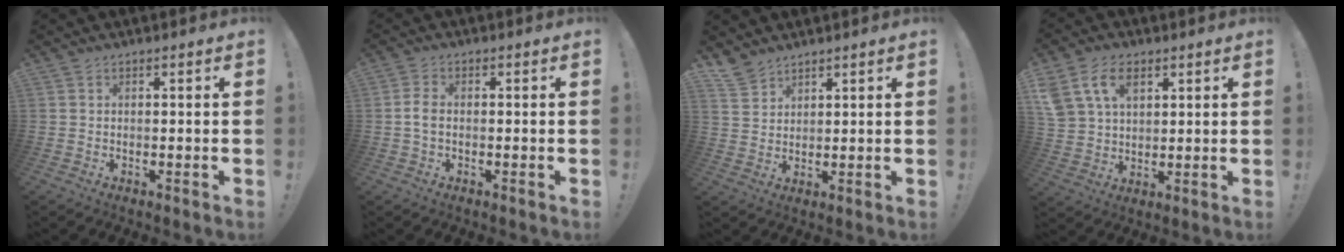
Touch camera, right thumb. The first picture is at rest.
{"total": 3.3, "force": [-0.5, 2.0, 2.6], "torque": [-0.057, 0.011, -0.008]}
{"total": 5.4, "force": [4.6, 2.7, 1.0], "torque": [-0.018, -0.033, 0.088]}
{"total": 12.1, "force": [5.6, 8.2, 7.0], "torque": [-0.124, -0.013, 0.111]}